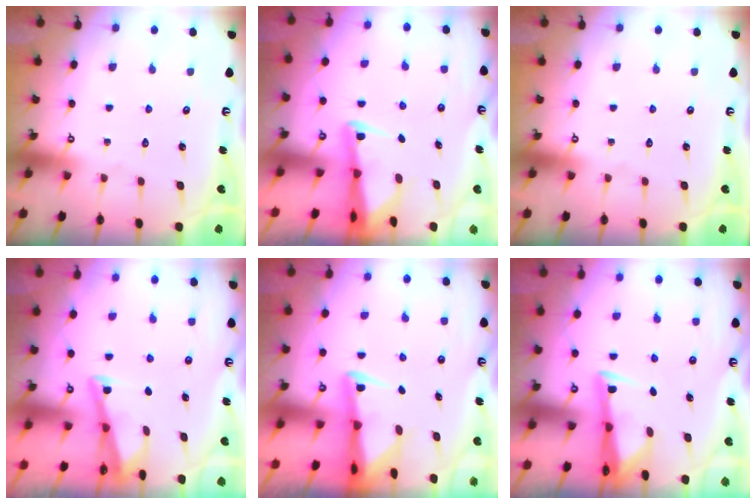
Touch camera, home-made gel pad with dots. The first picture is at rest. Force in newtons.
{"total": 2.4, "press": 2.4, "slide": 0.5}
{"total": 0.0}
{"total": 3.0, "press": 3.0, "slide": 0.3}
{"total": 2.9, "press": 2.9, "slide": 0.6}
{"total": 3.2, "press": 3.1, "slide": 0.9}